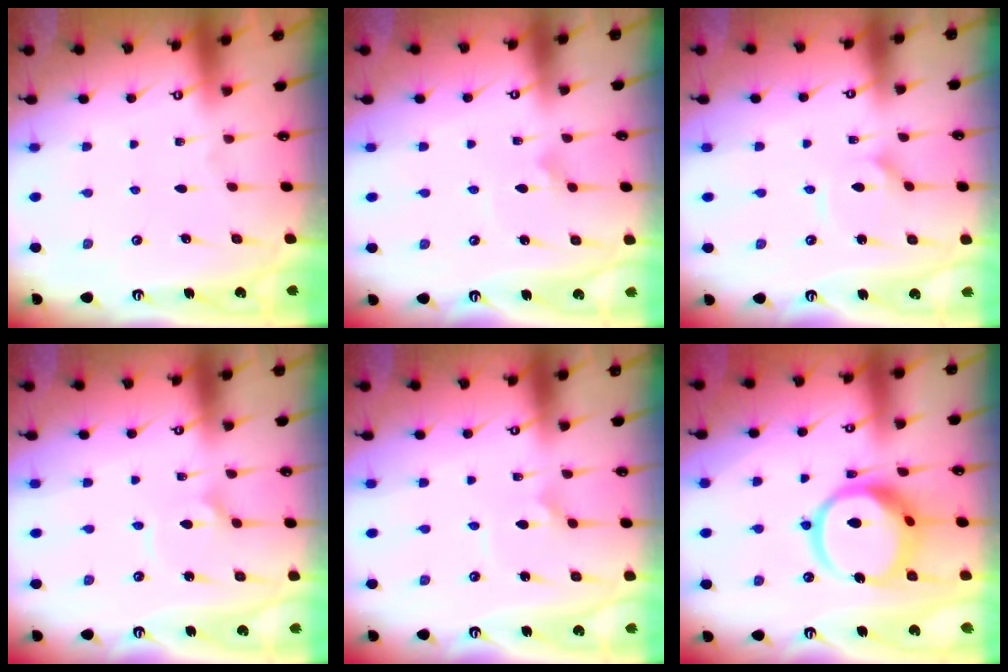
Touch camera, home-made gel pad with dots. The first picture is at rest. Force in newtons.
{"total": 3.6, "press": 3.6, "slide": 0.2}
{"total": 2.7, "press": 2.6, "slide": 0.3}
{"total": 2.7, "press": 2.7, "slide": 0.2}
{"total": 2.4, "press": 2.4, "slide": 0.2}
{"total": 15.0, "press": 14.9, "slide": 1.7}